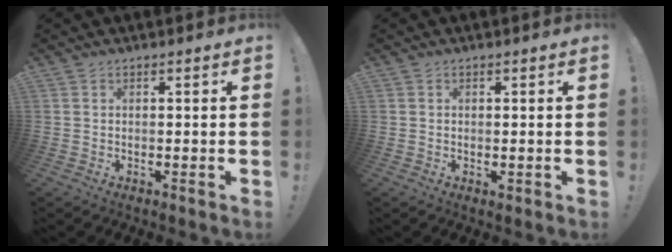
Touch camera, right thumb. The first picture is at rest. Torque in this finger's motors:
{"motor_torque": [-0.02, -0.28, -0.07, 0.15, -0.03]}